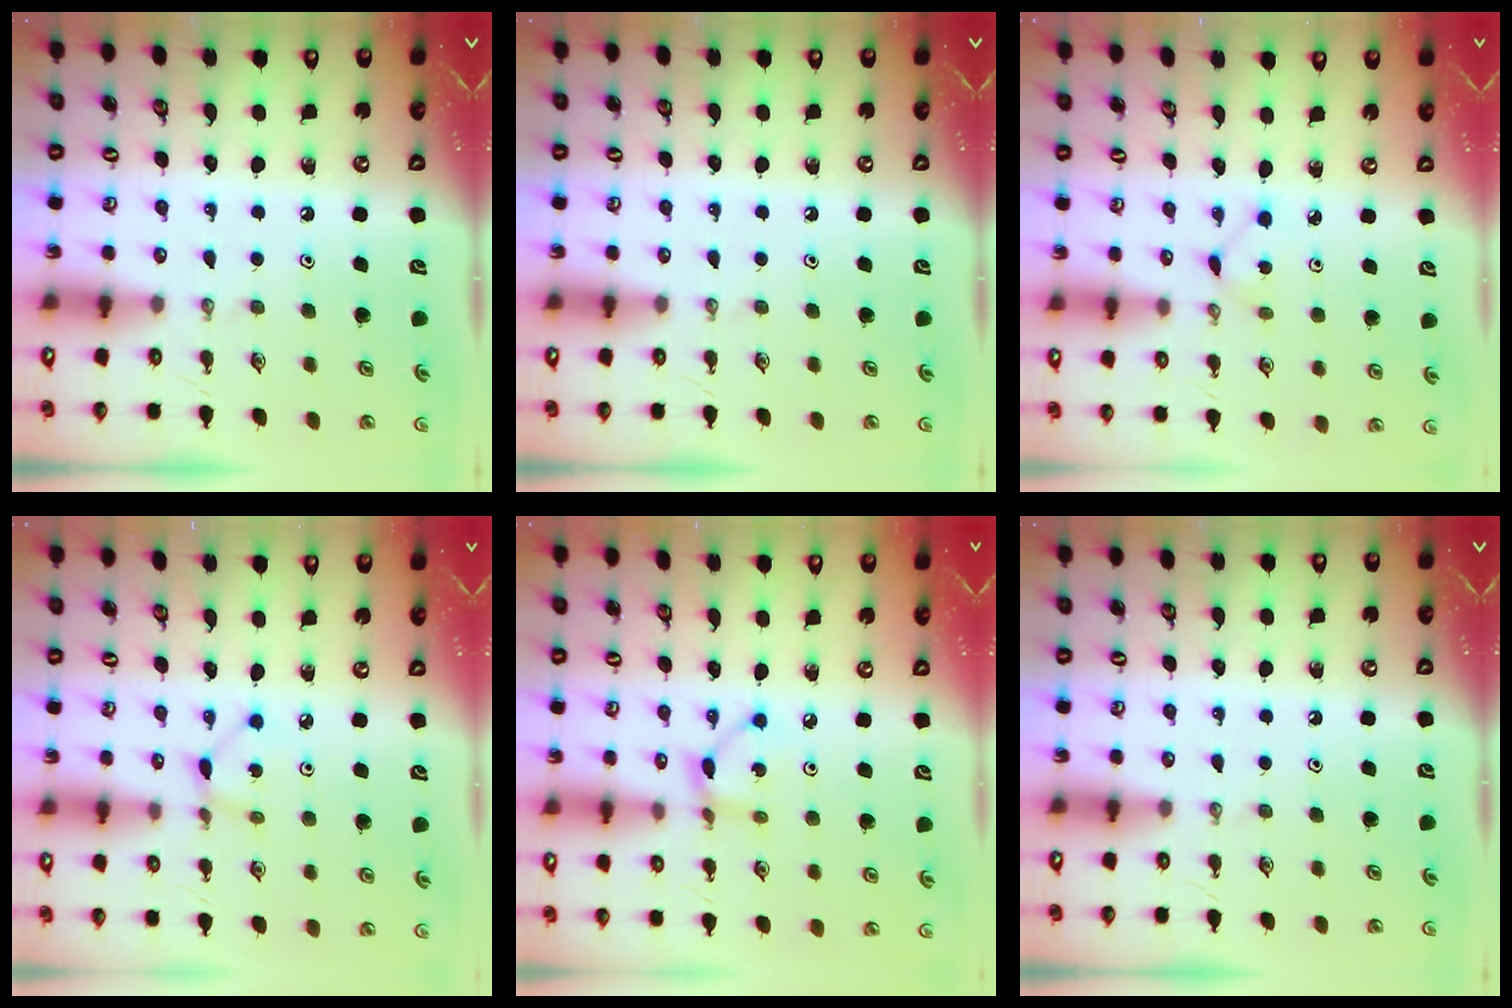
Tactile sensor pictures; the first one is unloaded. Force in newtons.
{"total": 0.0}
{"total": 1.8, "press": 1.7, "slide": 0.2}
{"total": 2.3, "press": 2.2, "slide": 0.3}
{"total": 3.4, "press": 3.4, "slide": 0.2}
{"total": 0.0}